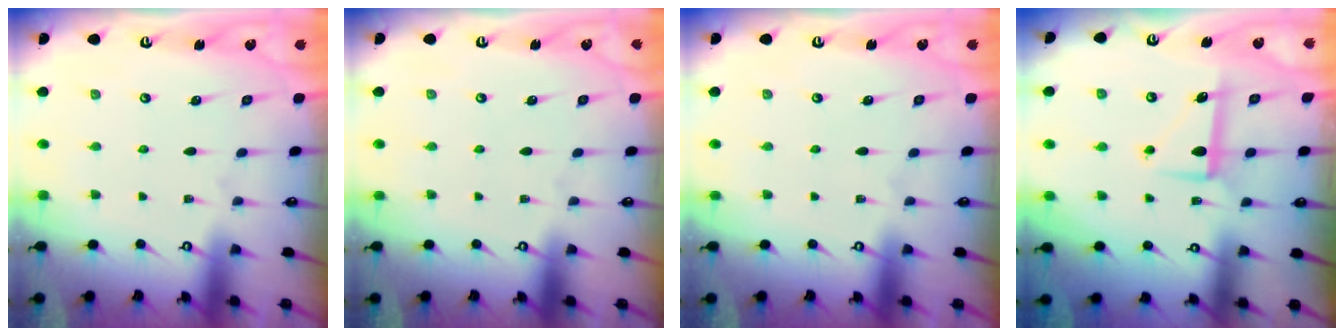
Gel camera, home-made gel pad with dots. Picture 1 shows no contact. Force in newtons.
{"total": 0.0}
{"total": 0.0}
{"total": 6.8, "press": 6.8, "slide": 0.2}